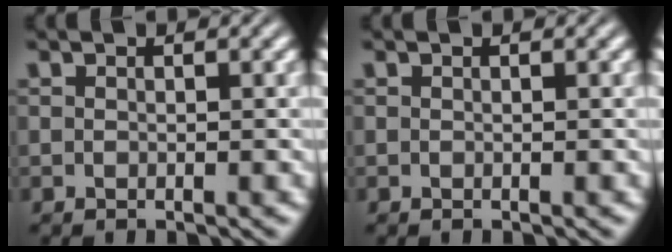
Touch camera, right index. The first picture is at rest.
{"total": 0.0}